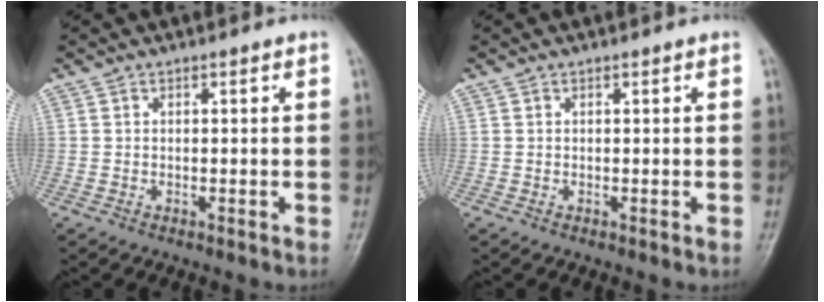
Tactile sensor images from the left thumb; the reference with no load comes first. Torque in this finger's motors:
{"motor_torque": [-0.01, 0.02, -0.15, -0.13, 0.00]}